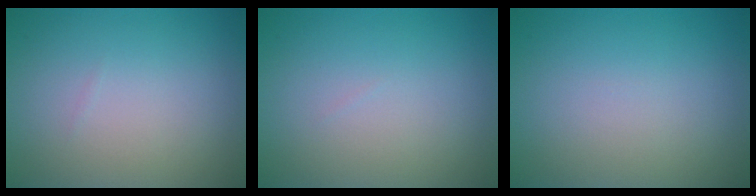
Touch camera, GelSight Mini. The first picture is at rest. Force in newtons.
{"total": 0.0}
{"total": 0.0}